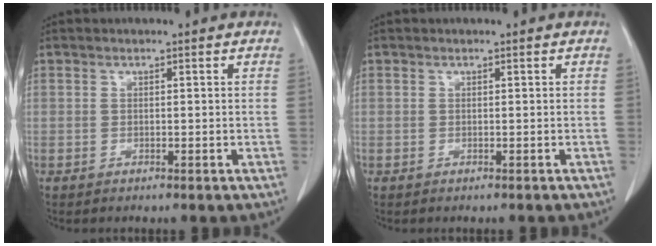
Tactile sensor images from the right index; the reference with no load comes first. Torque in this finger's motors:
{"motor_torque": [-0.63, 0.00, -0.16, -0.06]}